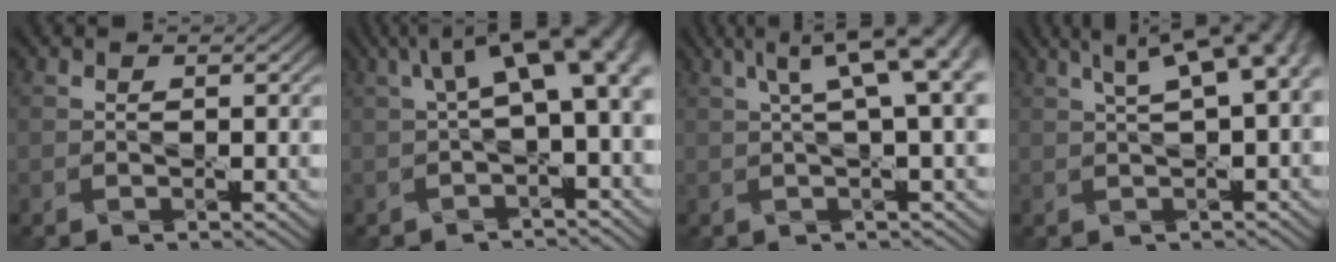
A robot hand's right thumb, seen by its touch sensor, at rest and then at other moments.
{"total": 9.4, "force": [2.1, 3.8, 8.4], "torque": [-0.129, 0.013, 0.035]}
{"total": 9.3, "force": [3.0, 2.9, 8.4], "torque": [-0.096, 0.030, 0.037]}
{"total": 8.5, "force": [3.1, 2.9, 7.3], "torque": [-0.087, 0.027, 0.042]}